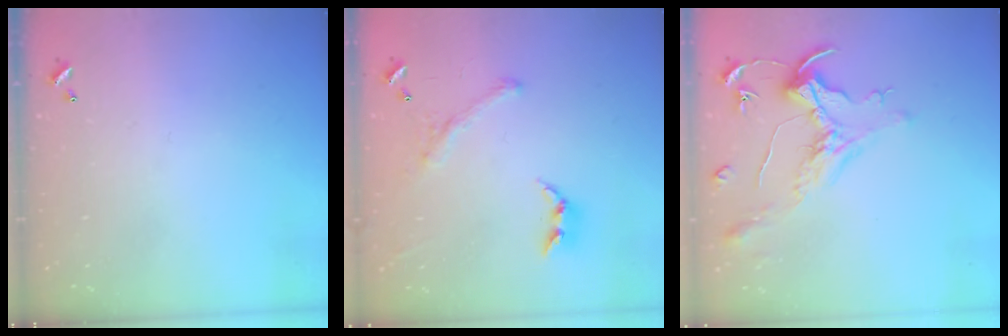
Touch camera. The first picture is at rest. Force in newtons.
{"total": 1.2, "press": 0.5, "slide": 1.1}
{"total": 1.6, "press": 1.4, "slide": 0.7}